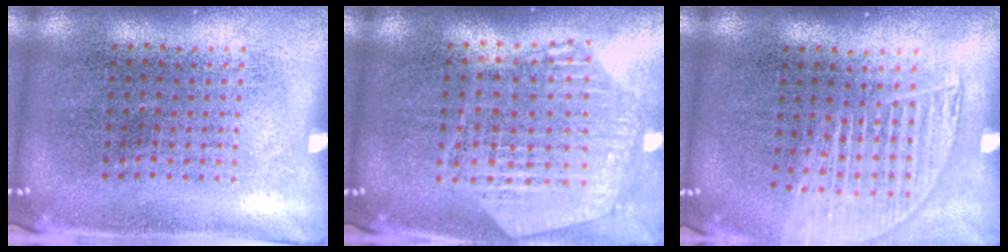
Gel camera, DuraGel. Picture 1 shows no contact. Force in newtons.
{"total": 1.2, "press": 1.2, "slide": 0.2}
{"total": 1.5, "press": 1.3, "slide": 0.7}